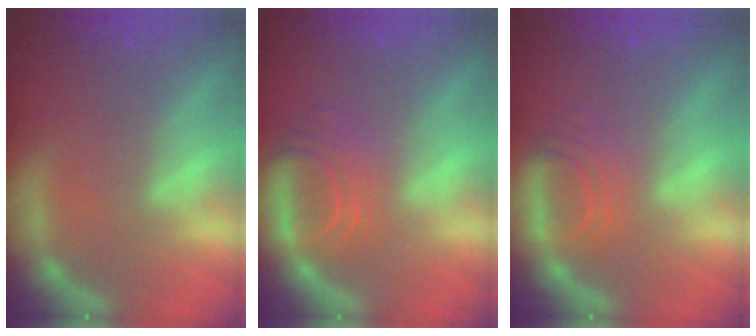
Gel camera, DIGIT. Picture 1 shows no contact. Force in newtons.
{"total": 5.0}
{"total": 3.5}